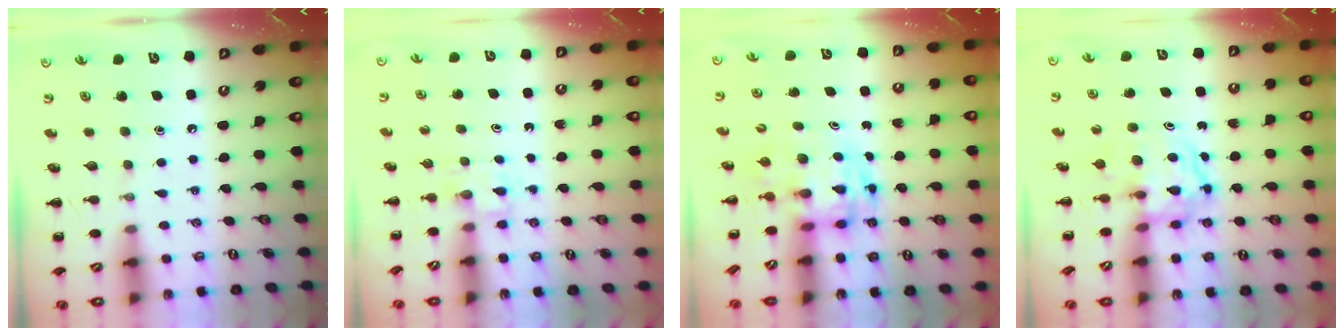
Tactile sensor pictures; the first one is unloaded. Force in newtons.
{"total": 2.6, "press": 2.4, "slide": 1.0}
{"total": 3.4, "press": 3.4, "slide": 0.6}
{"total": 3.7, "press": 3.7, "slide": 0.4}